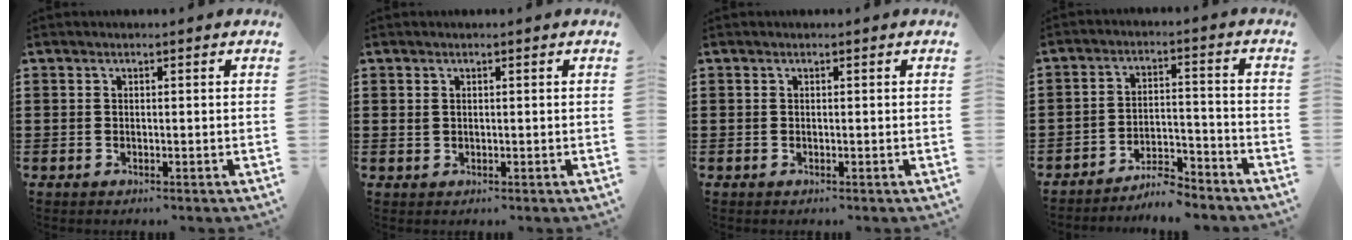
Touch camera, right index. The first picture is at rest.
{"total": 0.8, "force": [0.4, 0.6, 0.3], "torque": [-0.009, 0.003, 0.008]}
{"total": 0.0}
{"total": 5.7, "force": [-5.4, 0.8, 1.7], "torque": [-0.030, 0.011, -0.104]}